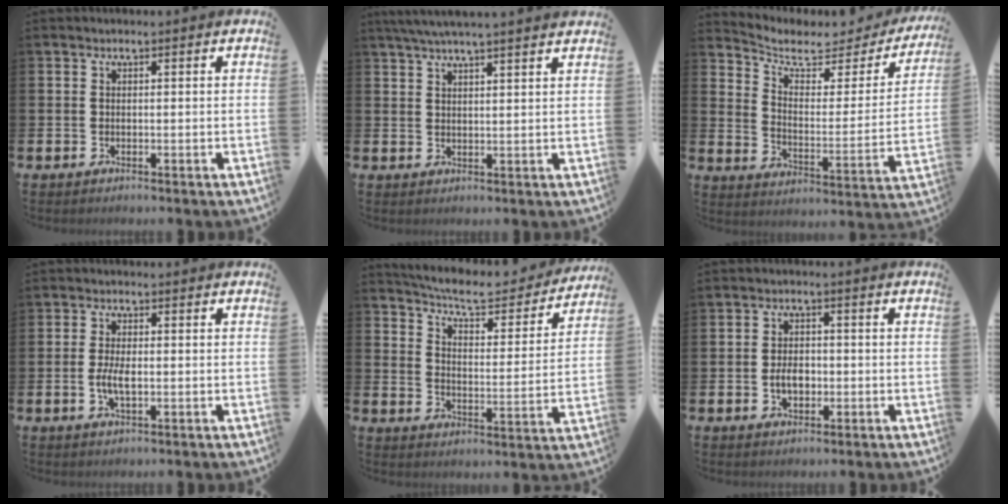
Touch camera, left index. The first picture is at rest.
{"total": 4.3, "force": [4.0, -0.5, 1.5], "torque": [-0.044, -0.006, 0.075]}
{"total": 6.0, "force": [5.0, 2.3, 2.4], "torque": [-0.073, -0.042, 0.077]}
{"total": 3.4, "force": [-0.7, 1.3, 3.0], "torque": [-0.052, 0.001, -0.013]}
{"total": 7.3, "force": [6.7, 1.2, 2.4], "torque": [-0.065, -0.053, 0.111]}
{"total": 3.2, "force": [-0.8, 2.0, 2.4], "torque": [-0.026, -0.005, -0.020]}